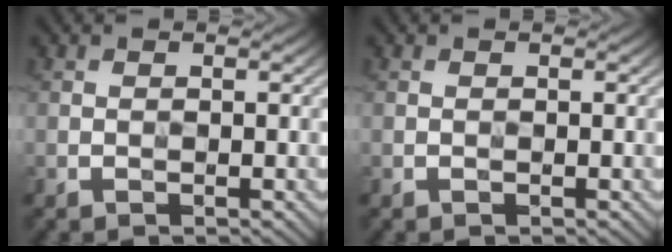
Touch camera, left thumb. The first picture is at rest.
{"total": 0.0}